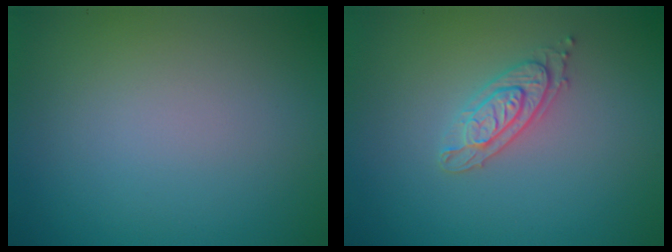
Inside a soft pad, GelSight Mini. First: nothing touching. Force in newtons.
{"total": 2.4, "press": 2.2, "slide": 0.8}